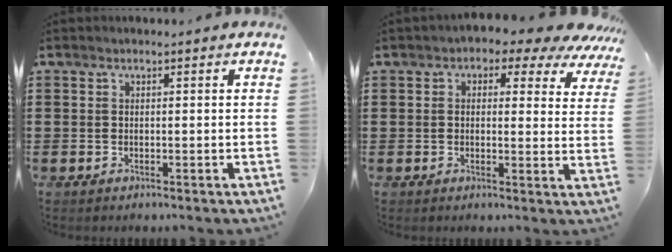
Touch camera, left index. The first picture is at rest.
{"total": 2.9, "force": [1.6, 1.6, 1.8], "torque": [-0.029, -0.015, 0.019]}